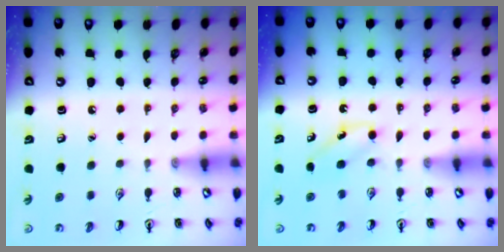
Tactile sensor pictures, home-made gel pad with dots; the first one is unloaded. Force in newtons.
{"total": 3.7, "press": 3.4, "slide": 1.5}